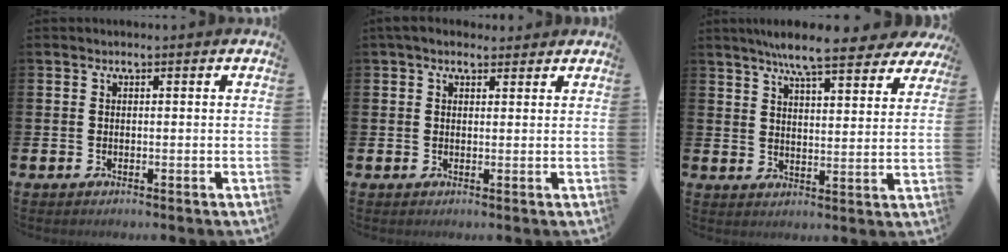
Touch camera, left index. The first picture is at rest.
{"total": 2.6, "force": [2.1, 1.3, 0.8], "torque": [-0.014, 0.000, 0.037]}
{"total": 8.6, "force": [7.7, 1.0, 3.7], "torque": [-0.075, -0.039, 0.133]}